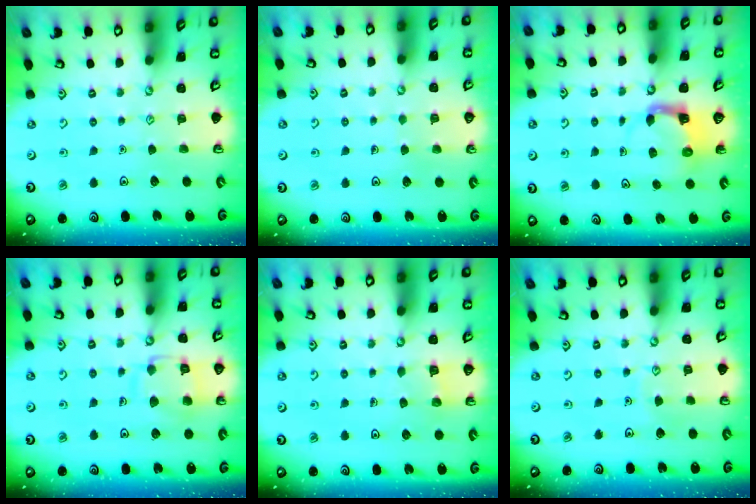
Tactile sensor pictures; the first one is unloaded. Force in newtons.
{"total": 3.5, "press": 3.5, "slide": 0.3}
{"total": 3.9, "press": 3.8, "slide": 0.7}
{"total": 11.5, "press": 11.5, "slide": 0.9}
{"total": 3.8, "press": 3.7, "slide": 0.3}
{"total": 4.0, "press": 4.0, "slide": 0.4}